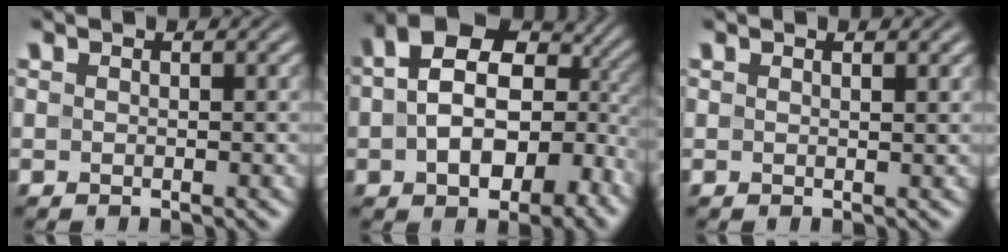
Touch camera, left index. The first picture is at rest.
{"total": 13.5, "force": [0.1, 9.0, 10.0], "torque": [-0.141, 0.000, 0.011]}
{"total": 0.9, "force": [0.7, 0.2, 0.6], "torque": [-0.006, 0.003, 0.010]}